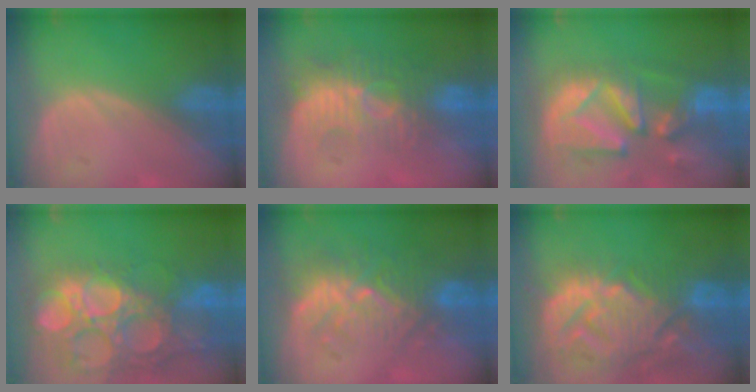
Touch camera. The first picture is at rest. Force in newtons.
{"total": 9.2, "press": 8.4, "slide": 3.6}
{"total": 13.1, "press": 11.4, "slide": 6.5}
{"total": 15.6, "press": 12.9, "slide": 8.7}
{"total": 9.5, "press": 9.1, "slide": 2.7}
{"total": 14.3, "press": 12.3, "slide": 7.4}